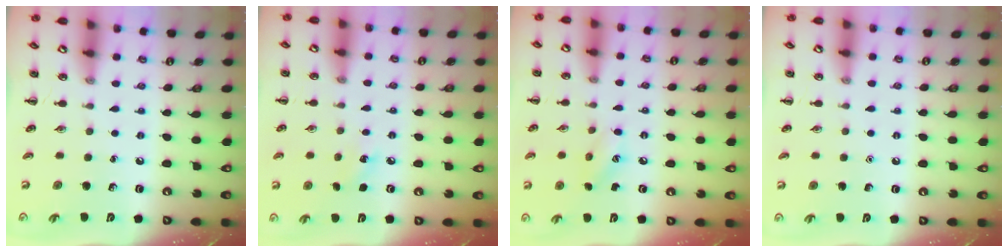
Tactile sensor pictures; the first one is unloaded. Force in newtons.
{"total": 6.4, "press": 6.1, "slide": 1.9}
{"total": 8.1, "press": 7.9, "slide": 1.8}
{"total": 1.6, "press": 1.5, "slide": 0.1}